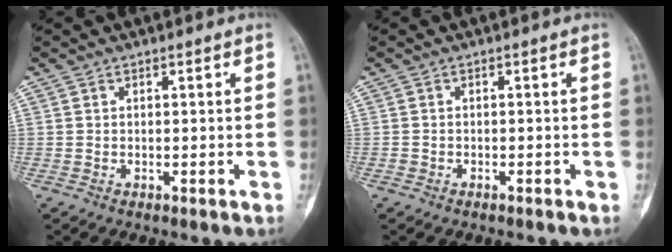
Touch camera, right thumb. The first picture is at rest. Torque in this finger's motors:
{"motor_torque": [0.08, -0.05, -0.14, -0.18, -0.09]}